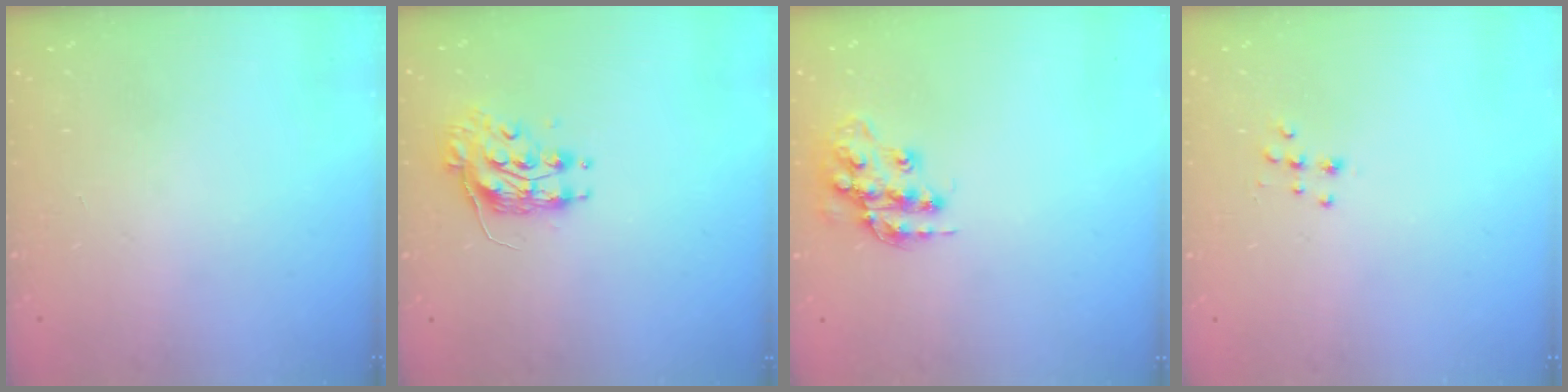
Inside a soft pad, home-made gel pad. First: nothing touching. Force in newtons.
{"total": 8.7, "press": 8.7, "slide": 0.4}
{"total": 14.2, "press": 14.2, "slide": 0.9}
{"total": 6.8, "press": 6.8, "slide": 0.5}